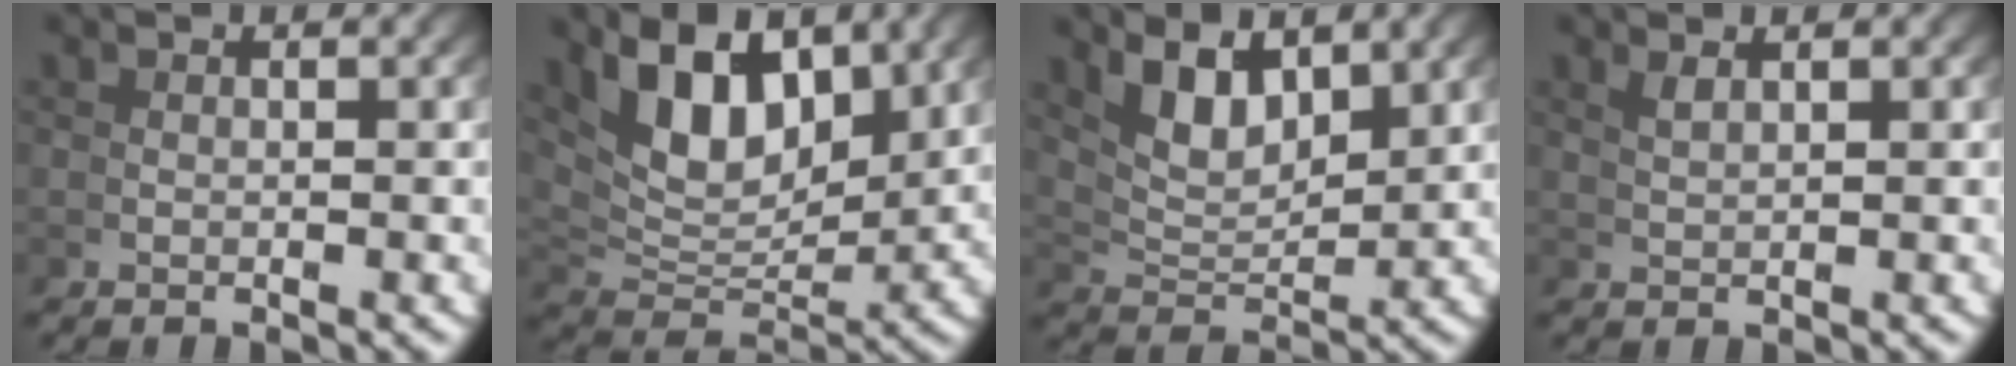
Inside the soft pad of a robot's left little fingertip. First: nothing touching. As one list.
[{"total": 9.8, "force": [3.5, 6.2, 6.8], "torque": [-0.132, -0.013, 0.068]}, {"total": 5.4, "force": [2.7, 2.6, 3.8], "torque": [-0.063, -0.012, 0.056]}, {"total": 1.7, "force": [1.3, -1.1, 0.1], "torque": [0.001, 0.002, 0.035]}]